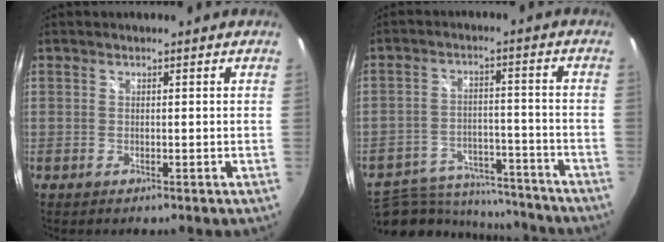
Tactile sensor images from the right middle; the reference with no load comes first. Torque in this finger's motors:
{"motor_torque": [-0.72, -0.81, -0.14, -0.06]}